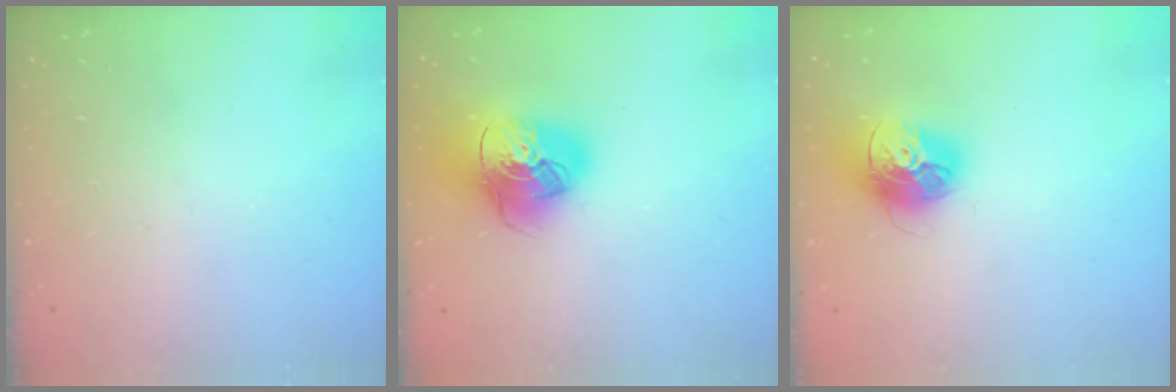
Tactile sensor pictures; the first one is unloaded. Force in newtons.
{"total": 18.0, "press": 17.8, "slide": 2.8}
{"total": 14.9, "press": 14.9, "slide": 1.6}